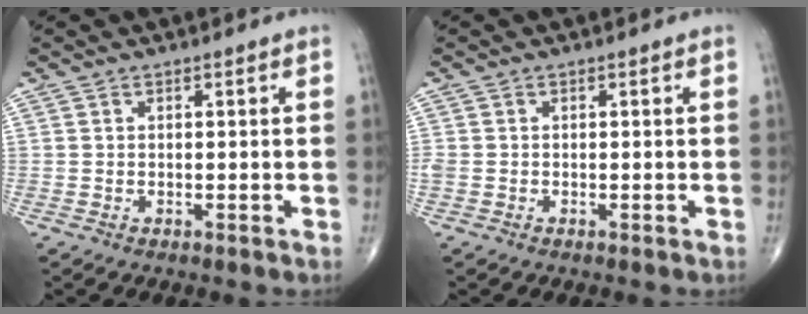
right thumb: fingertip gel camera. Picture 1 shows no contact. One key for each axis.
{"total": 1.2, "fx": -0.2, "fy": 1.0, "fz": 0.6, "tx": -0.018, "ty": 0.001, "tz": -0.004}